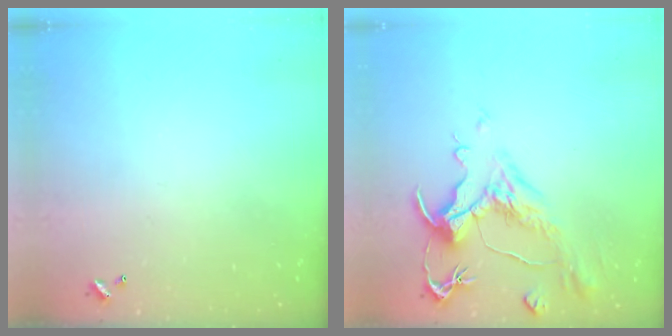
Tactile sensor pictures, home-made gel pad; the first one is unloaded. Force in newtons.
{"total": 1.6, "press": 0.7, "slide": 1.4}